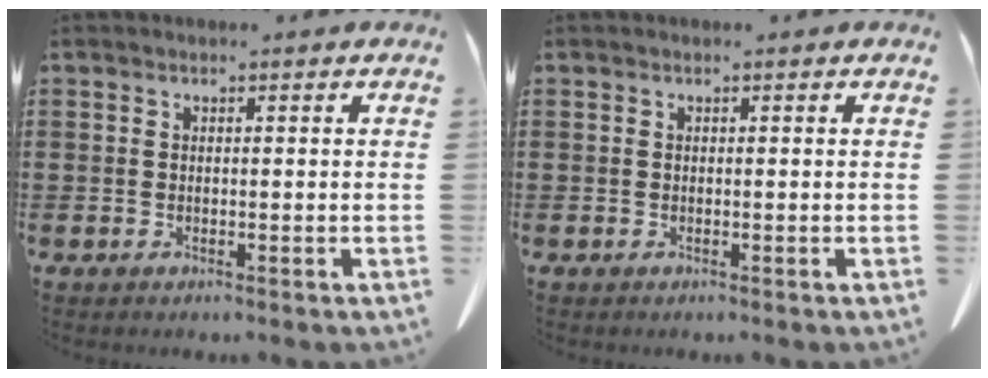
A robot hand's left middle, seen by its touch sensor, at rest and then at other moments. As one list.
[{"total": 0.0}]